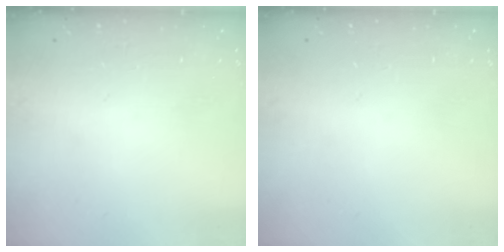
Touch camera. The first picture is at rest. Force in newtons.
{"total": 0.0}